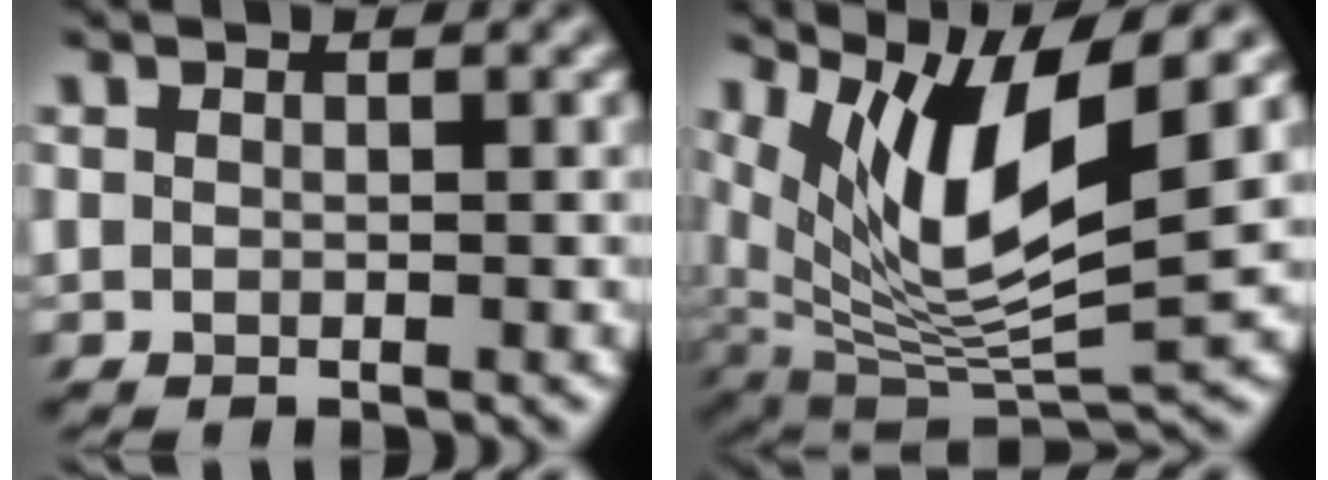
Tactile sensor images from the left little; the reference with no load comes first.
{"total": 9.2, "force": [4.4, 2.0, 7.8], "torque": [-0.144, -0.004, 0.084]}